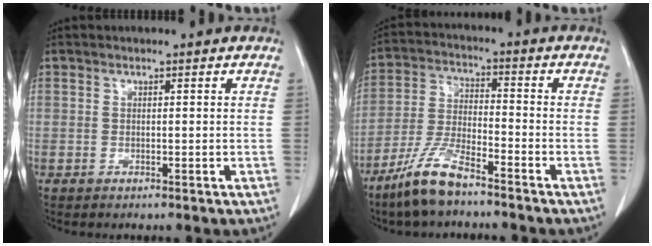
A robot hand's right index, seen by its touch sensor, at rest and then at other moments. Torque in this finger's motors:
{"motor_torque": [0.39, -0.34, 0.17, 0.10]}